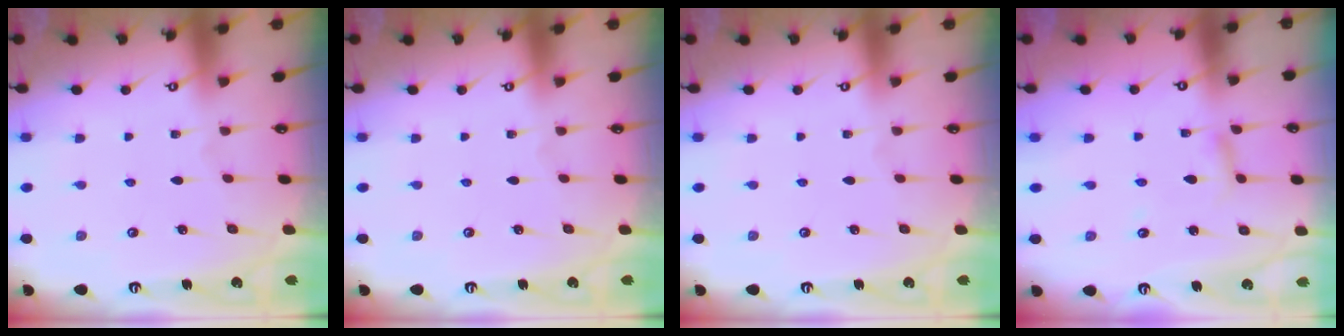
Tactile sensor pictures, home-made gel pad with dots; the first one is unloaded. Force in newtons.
{"total": 0.0}
{"total": 0.0}
{"total": 2.7, "press": 2.7, "slide": 0.2}